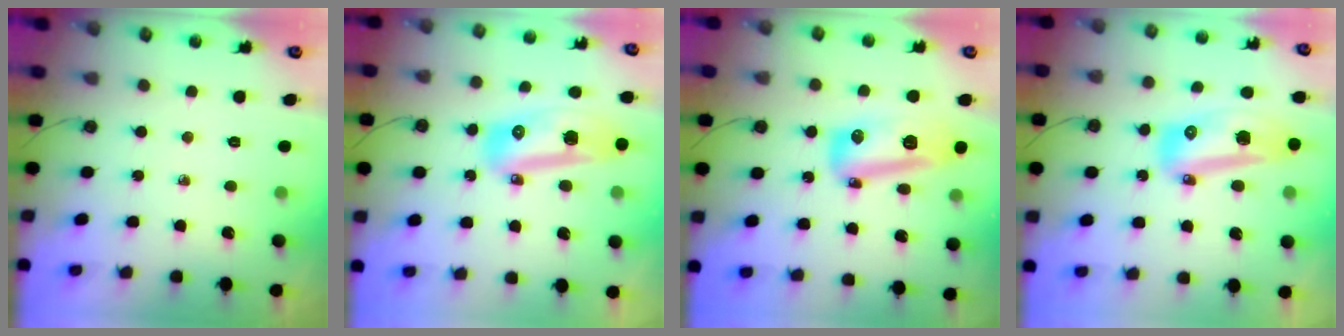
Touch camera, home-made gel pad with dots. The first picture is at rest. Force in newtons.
{"total": 22.7, "press": 17.5, "slide": 14.5}
{"total": 14.4, "press": 14.0, "slide": 3.4}
{"total": 14.3, "press": 14.0, "slide": 3.3}